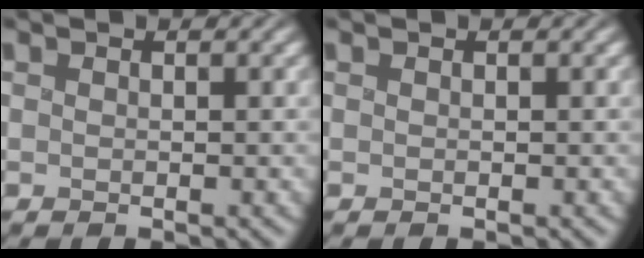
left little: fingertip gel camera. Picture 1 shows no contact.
{"total": 0.0}